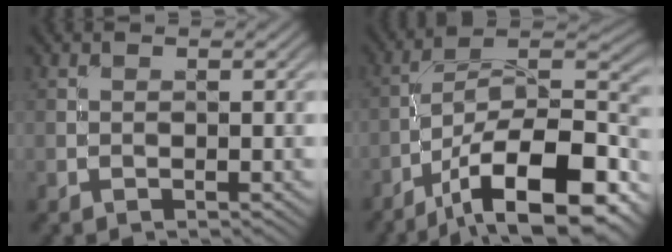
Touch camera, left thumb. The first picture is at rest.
{"total": 16.6, "force": [-9.6, 6.3, 12.0], "torque": [-0.189, -0.008, -0.171]}